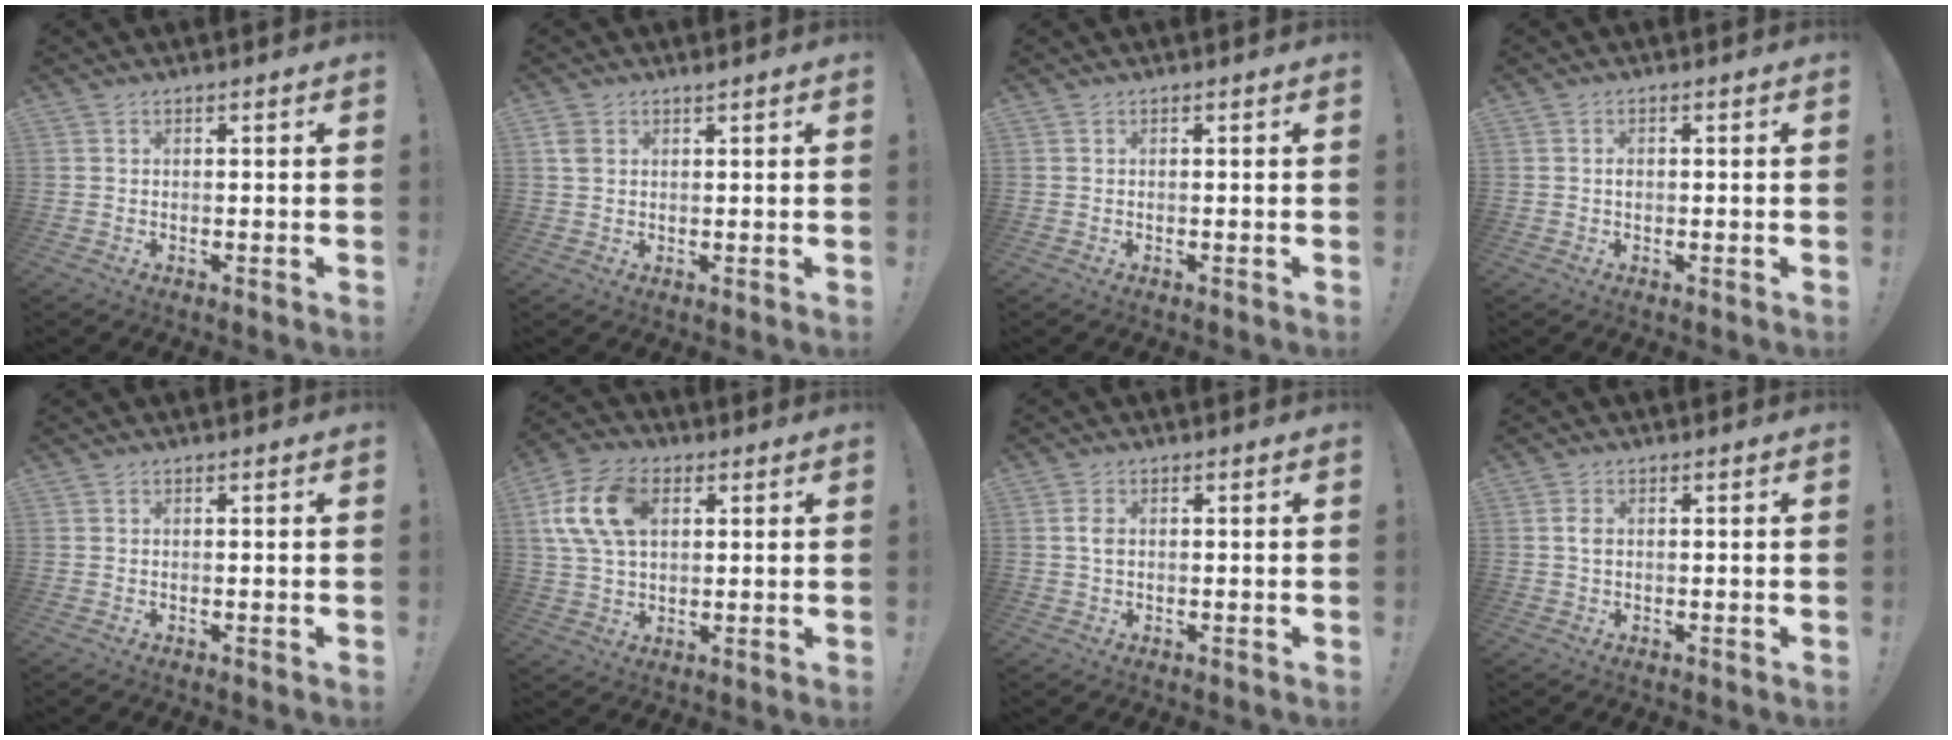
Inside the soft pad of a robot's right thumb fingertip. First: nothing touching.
{"total": 2.6, "force": [1.6, 1.4, 1.5], "torque": [-0.024, -0.004, 0.029]}
{"total": 0.0}
{"total": 0.8, "force": [-0.2, 0.6, 0.6], "torque": [-0.016, 0.004, -0.003]}
{"total": 0.0}
{"total": 15.5, "force": [4.4, 10.1, 10.9], "torque": [-0.205, 0.008, 0.087]}
{"total": 2.4, "force": [0.2, 1.5, 1.8], "torque": [-0.028, 0.003, 0.002]}
{"total": 2.0, "force": [0.2, 1.3, 1.5], "torque": [-0.023, 0.002, 0.001]}